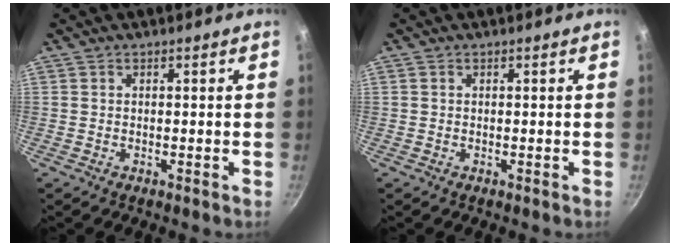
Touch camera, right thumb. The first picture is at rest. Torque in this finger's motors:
{"motor_torque": [-0.25, 0.03, -0.11, 0.20, -0.02]}